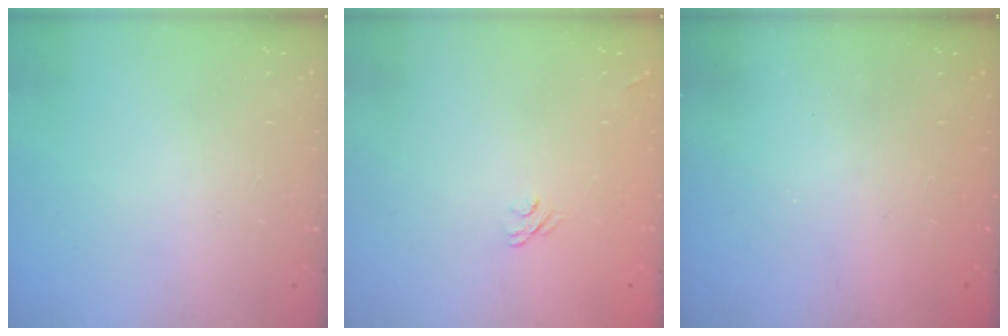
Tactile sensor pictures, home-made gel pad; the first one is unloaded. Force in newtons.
{"total": 7.4, "press": 7.3, "slide": 1.2}
{"total": 2.5, "press": 2.4, "slide": 0.8}